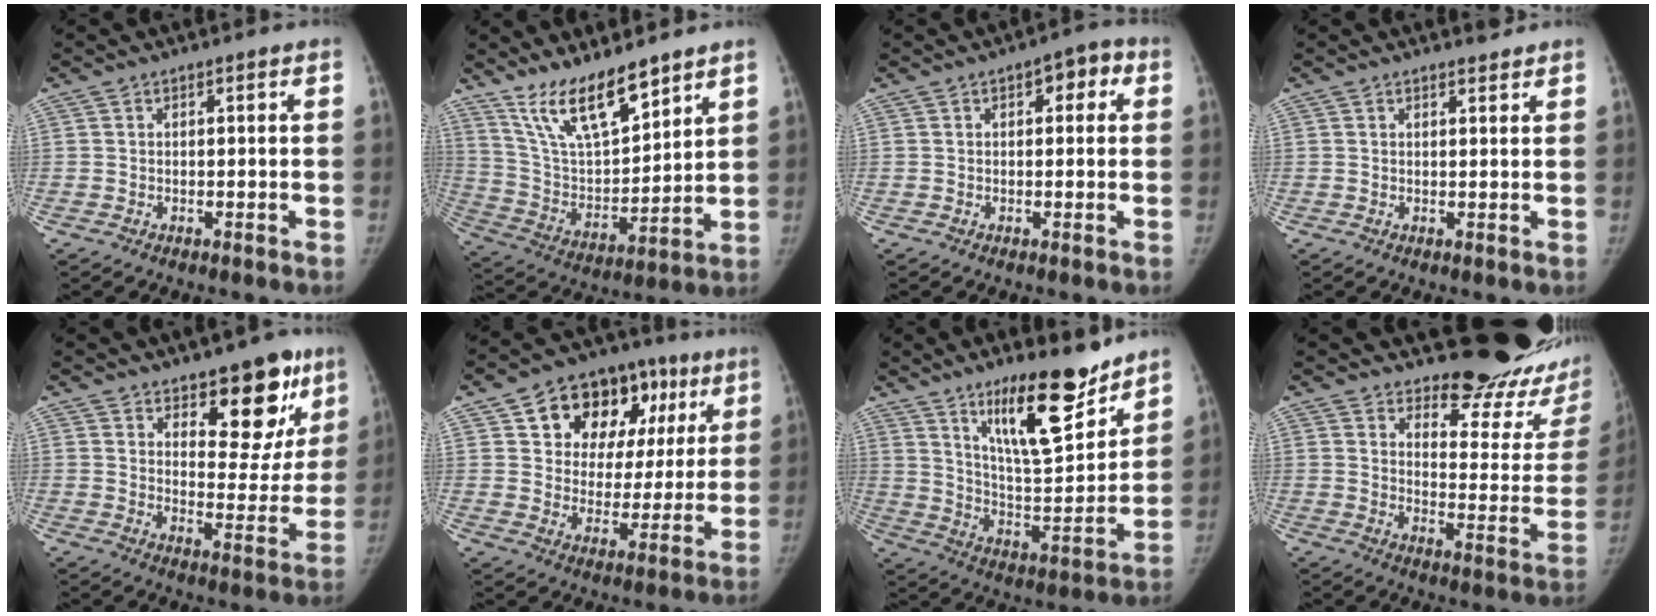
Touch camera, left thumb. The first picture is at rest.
{"total": 15.0, "force": [11.4, 4.6, 8.6], "torque": [-0.124, -0.067, 0.226]}
{"total": 4.6, "force": [1.4, 2.5, 3.6], "torque": [-0.022, 0.010, 0.009]}
{"total": 1.5, "force": [1.5, 0.3, 0.3], "torque": [0.002, -0.012, 0.022]}
{"total": 14.0, "force": [8.6, 6.6, 8.9], "torque": [-0.051, -0.056, 0.123]}
{"total": 19.4, "force": [8.2, 13.2, 11.5], "torque": [-0.109, 0.008, 0.123]}
{"total": 18.7, "force": [12.9, 5.1, 12.5], "torque": [-0.159, -0.094, 0.218]}
{"total": 21.2, "force": [18.5, 6.2, 8.3], "torque": [-0.060, -0.176, 0.225]}